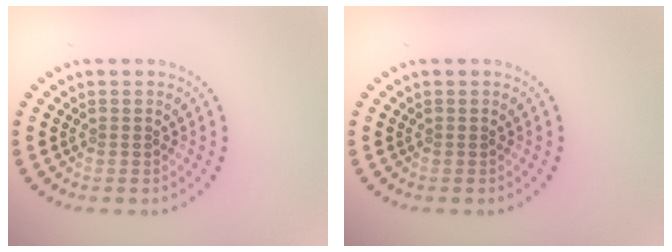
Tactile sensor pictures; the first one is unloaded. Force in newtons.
{"total": 0.0}